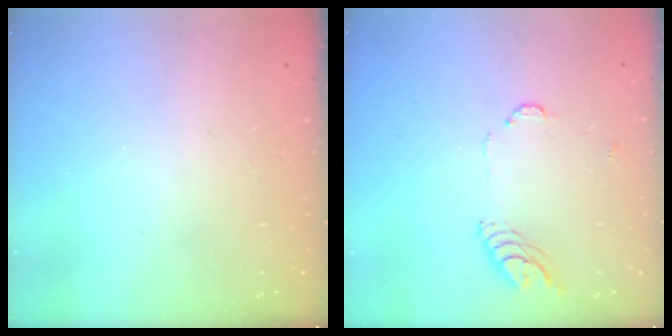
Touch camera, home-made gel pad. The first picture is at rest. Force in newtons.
{"total": 7.5, "press": 7.5, "slide": 0.7}